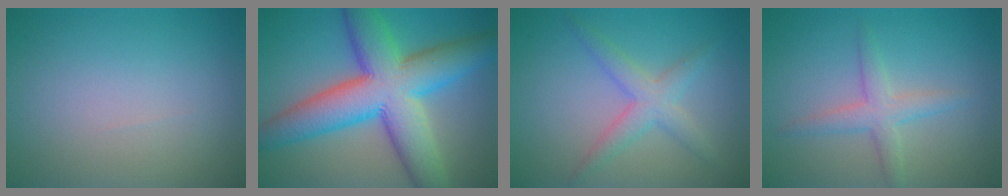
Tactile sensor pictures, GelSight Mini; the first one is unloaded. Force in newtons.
{"total": 12.2, "press": 12.2, "slide": 0.2}
{"total": 2.4, "press": 2.4, "slide": 0.1}
{"total": 2.7, "press": 2.7, "slide": 0.1}